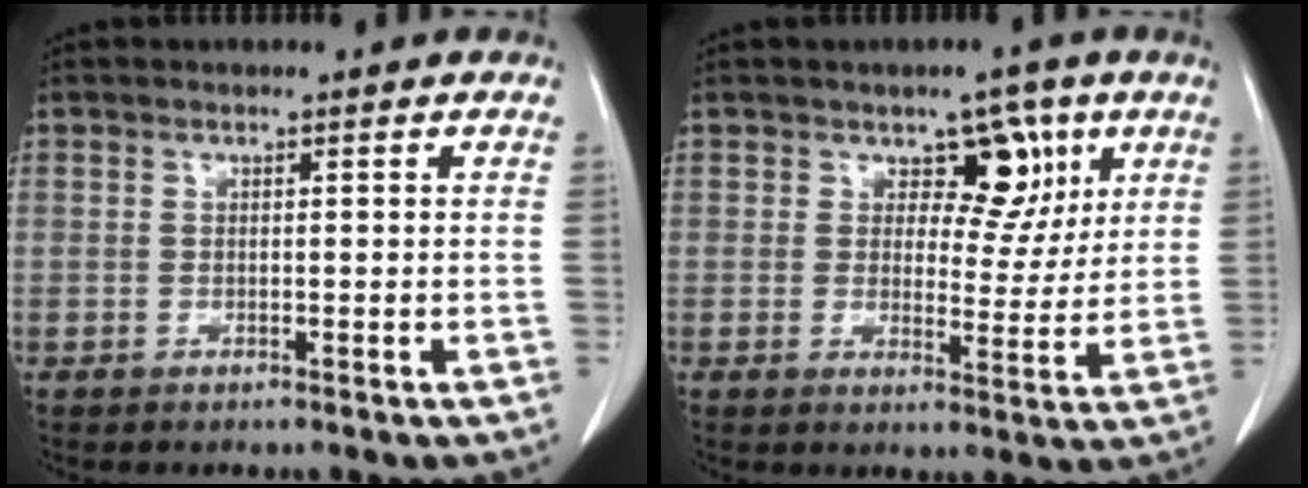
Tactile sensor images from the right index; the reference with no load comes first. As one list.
[{"total": 6.6, "force": [3.2, 4.1, 4.2], "torque": [-0.039, 0.005, 0.046]}]